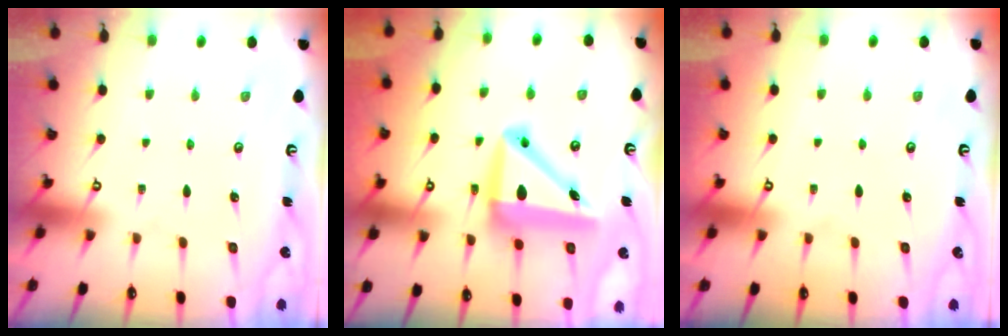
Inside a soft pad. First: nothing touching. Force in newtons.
{"total": 12.8, "press": 12.5, "slide": 2.8}
{"total": 0.0}